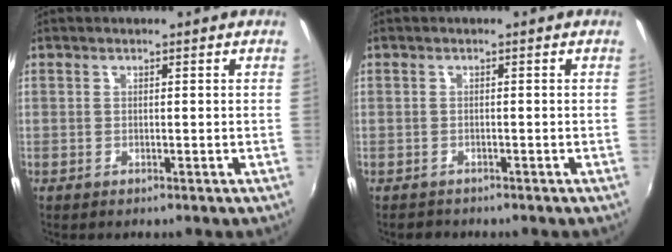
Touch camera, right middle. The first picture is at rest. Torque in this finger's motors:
{"motor_torque": [0.32, -0.29, 0.00, 0.00]}